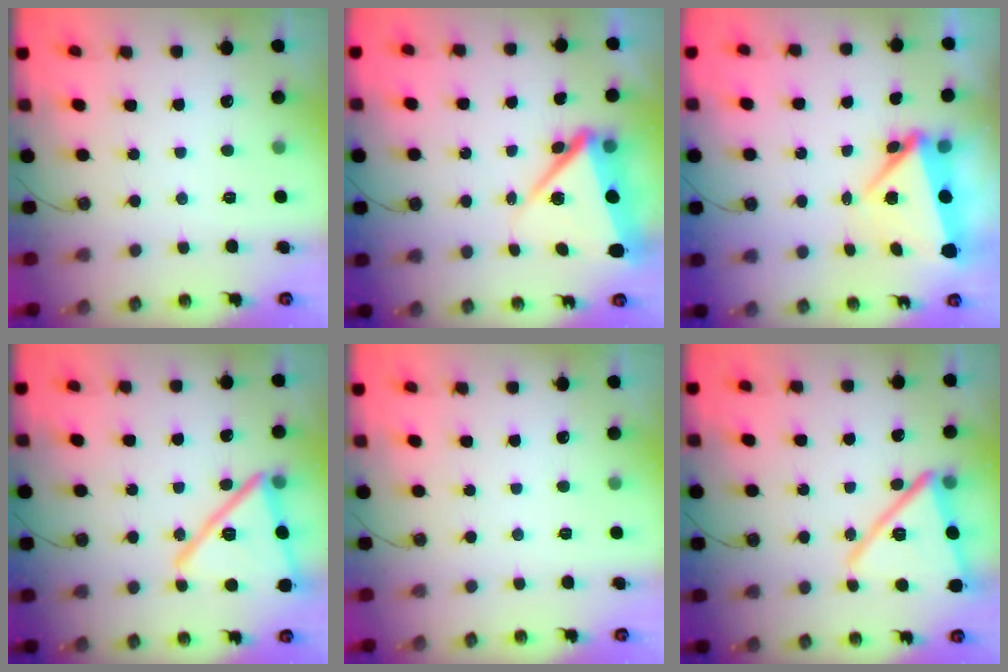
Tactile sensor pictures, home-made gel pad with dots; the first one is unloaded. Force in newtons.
{"total": 9.7, "press": 9.6, "slide": 1.6}
{"total": 6.2, "press": 5.6, "slide": 2.6}
{"total": 20.6, "press": 20.5, "slide": 1.2}
{"total": 0.0}
{"total": 17.7, "press": 17.6, "slide": 1.4}